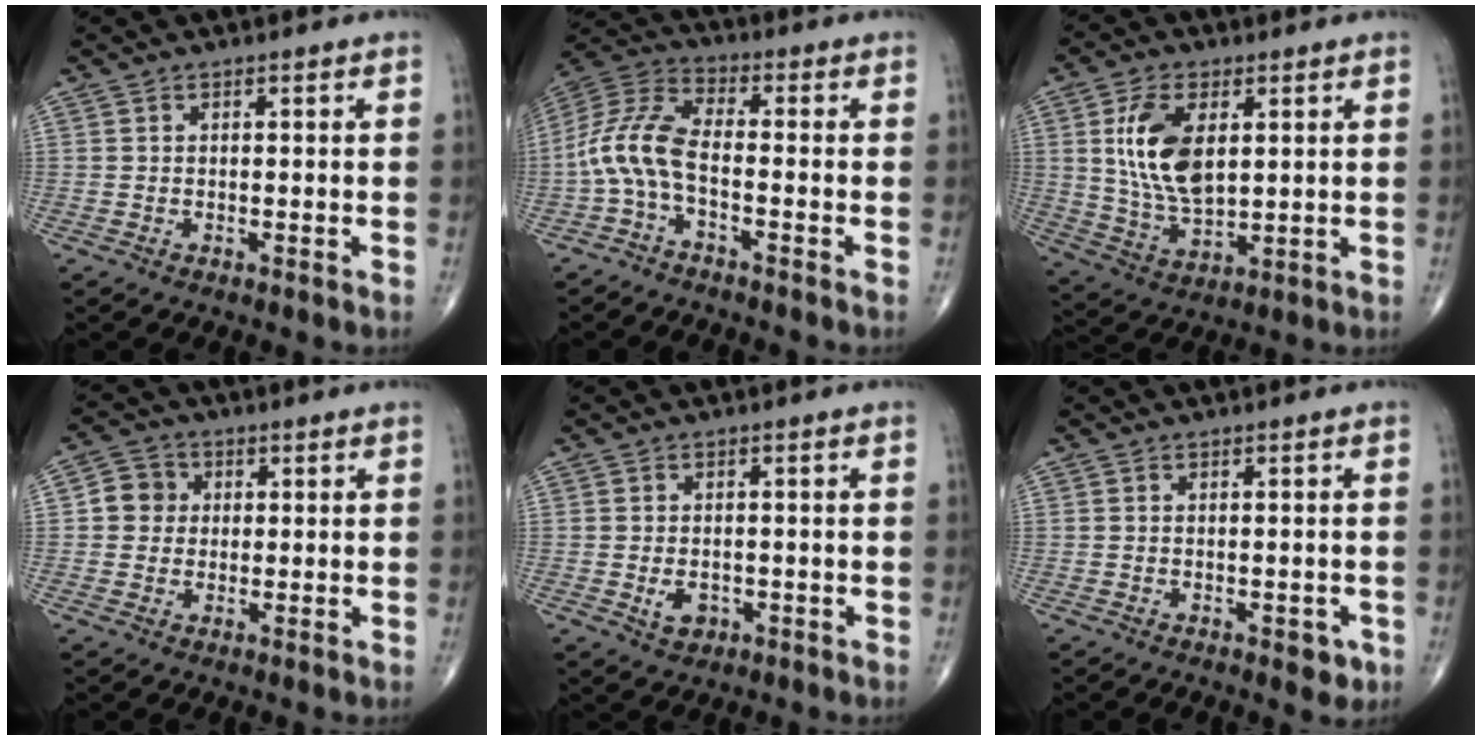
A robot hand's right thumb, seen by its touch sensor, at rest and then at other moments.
{"total": 9.6, "force": [-2.7, 4.0, 8.3], "torque": [-0.183, 0.040, -0.066]}
{"total": 12.9, "force": [3.0, 7.0, 10.5], "torque": [-0.192, -0.016, 0.063]}
{"total": 5.0, "force": [0.6, 4.7, 1.6], "torque": [-0.006, 0.007, 0.001]}
{"total": 3.3, "force": [-0.9, 2.4, 2.1], "torque": [-0.028, 0.002, -0.007]}
{"total": 3.0, "force": [-1.3, 1.6, 2.2], "torque": [-0.014, 0.003, -0.013]}